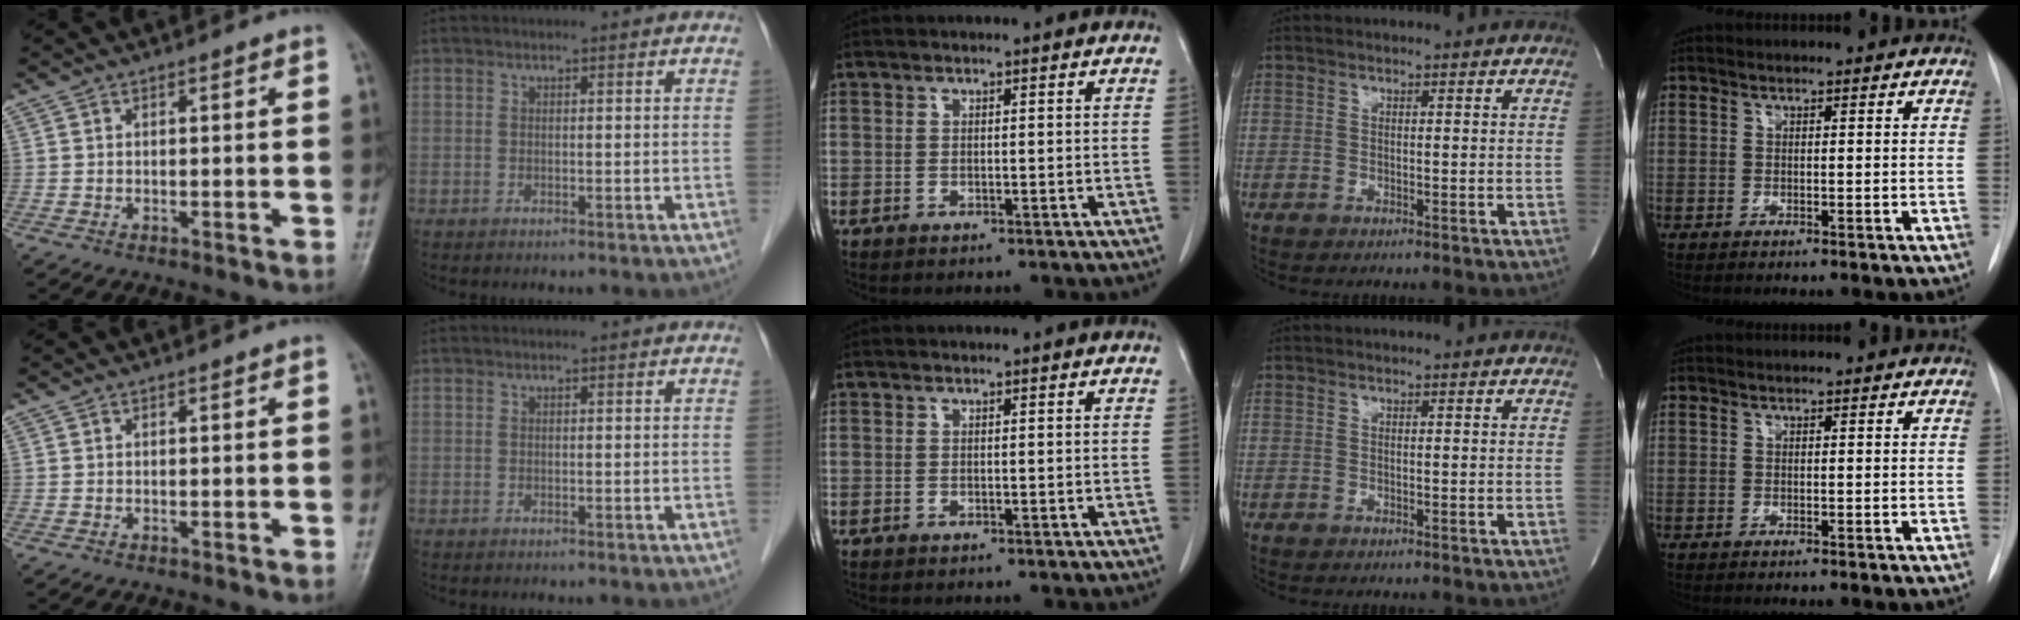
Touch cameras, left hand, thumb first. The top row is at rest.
{}